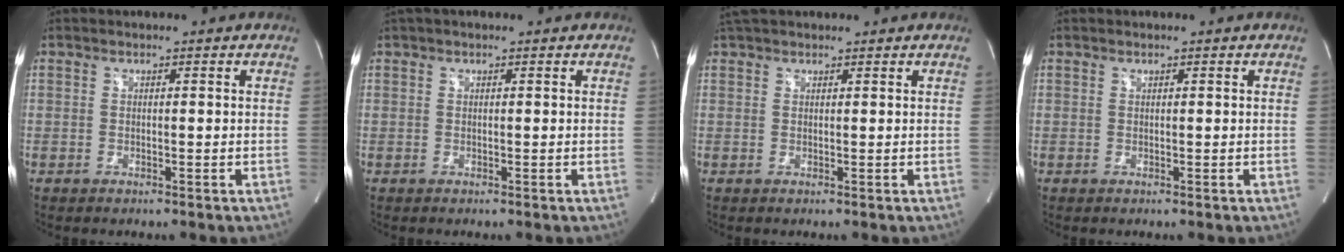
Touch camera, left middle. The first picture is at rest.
{"total": 2.3, "force": [1.8, 0.4, 1.3], "torque": [-0.024, 0.035, 0.031]}
{"total": 4.6, "force": [4.0, 1.3, 1.8], "torque": [-0.030, 0.041, 0.070]}
{"total": 0.0}